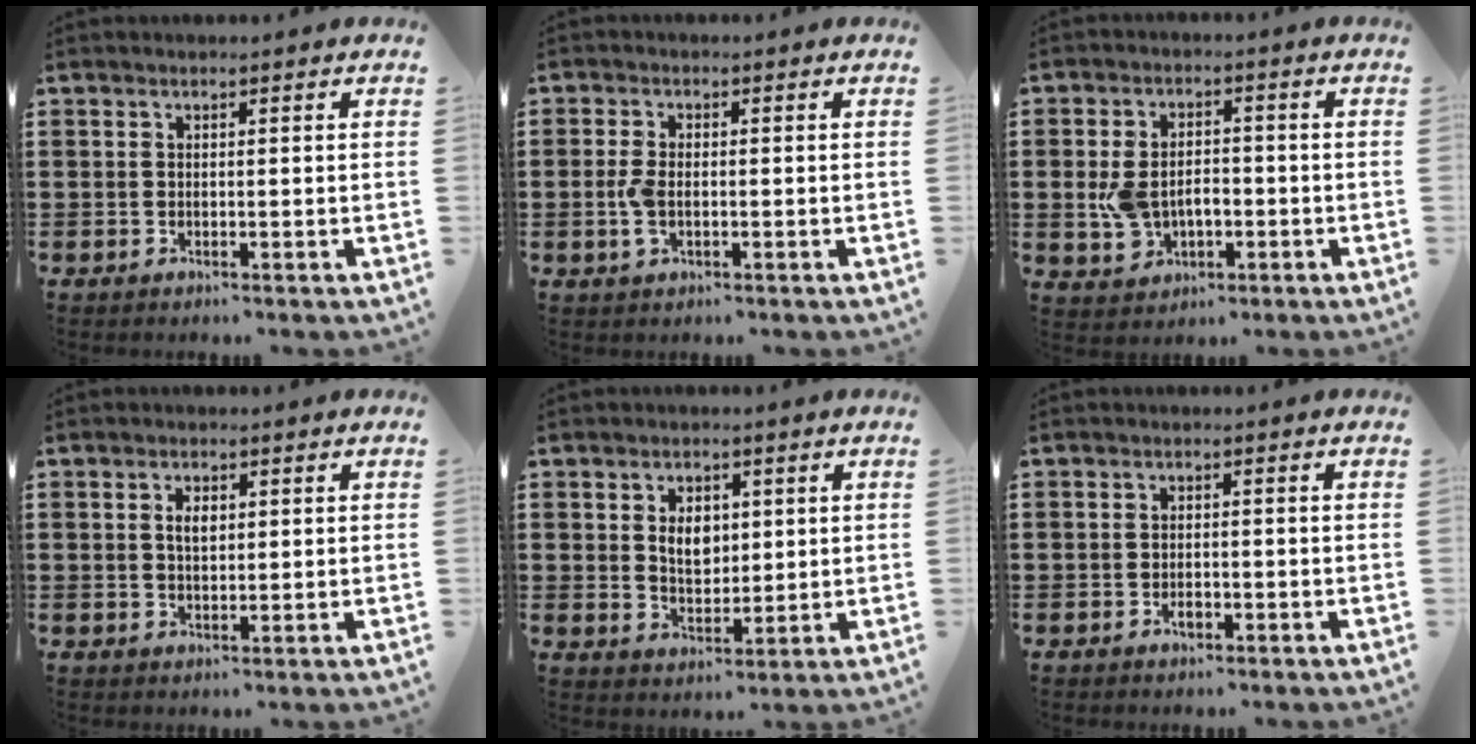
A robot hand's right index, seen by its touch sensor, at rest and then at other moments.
{"total": 3.3, "force": [-0.6, 1.7, 2.8], "torque": [-0.068, -0.004, -0.014]}
{"total": 5.4, "force": [-0.8, 3.8, 3.8], "torque": [-0.094, 0.002, -0.020]}
{"total": 2.4, "force": [0.5, 1.2, 2.0], "torque": [-0.042, 0.007, 0.008]}
{"total": 4.7, "force": [1.0, 3.2, 3.2], "torque": [-0.057, 0.005, 0.013]}
{"total": 1.6, "force": [-0.8, 0.9, 1.1], "torque": [-0.023, -0.001, -0.014]}